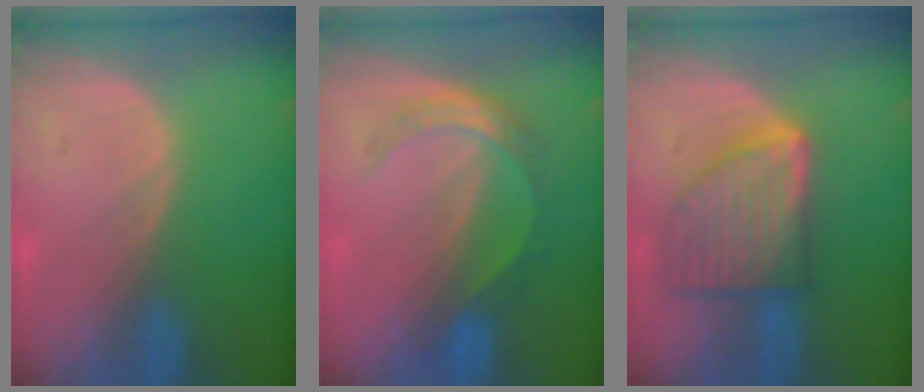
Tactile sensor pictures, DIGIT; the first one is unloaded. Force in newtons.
{"total": 5.5, "press": 4.8, "slide": 2.8}
{"total": 8.8, "press": 8.8, "slide": 0.6}